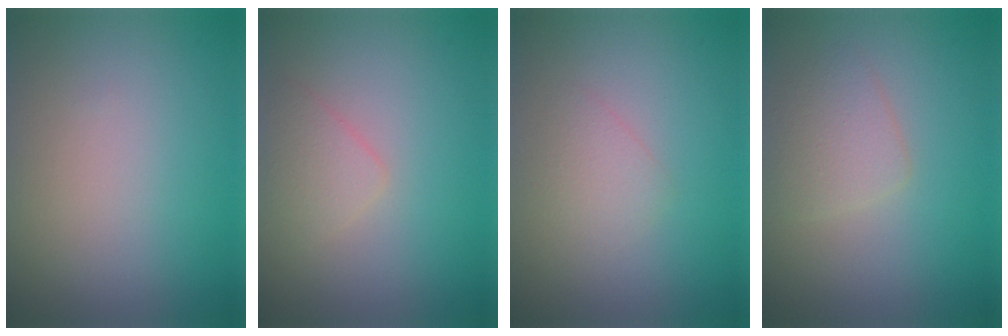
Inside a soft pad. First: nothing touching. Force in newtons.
{"total": 1.7, "press": 1.7, "slide": 0.0}
{"total": 1.4, "press": 1.4, "slide": 0.0}
{"total": 2.2, "press": 2.2, "slide": 0.1}